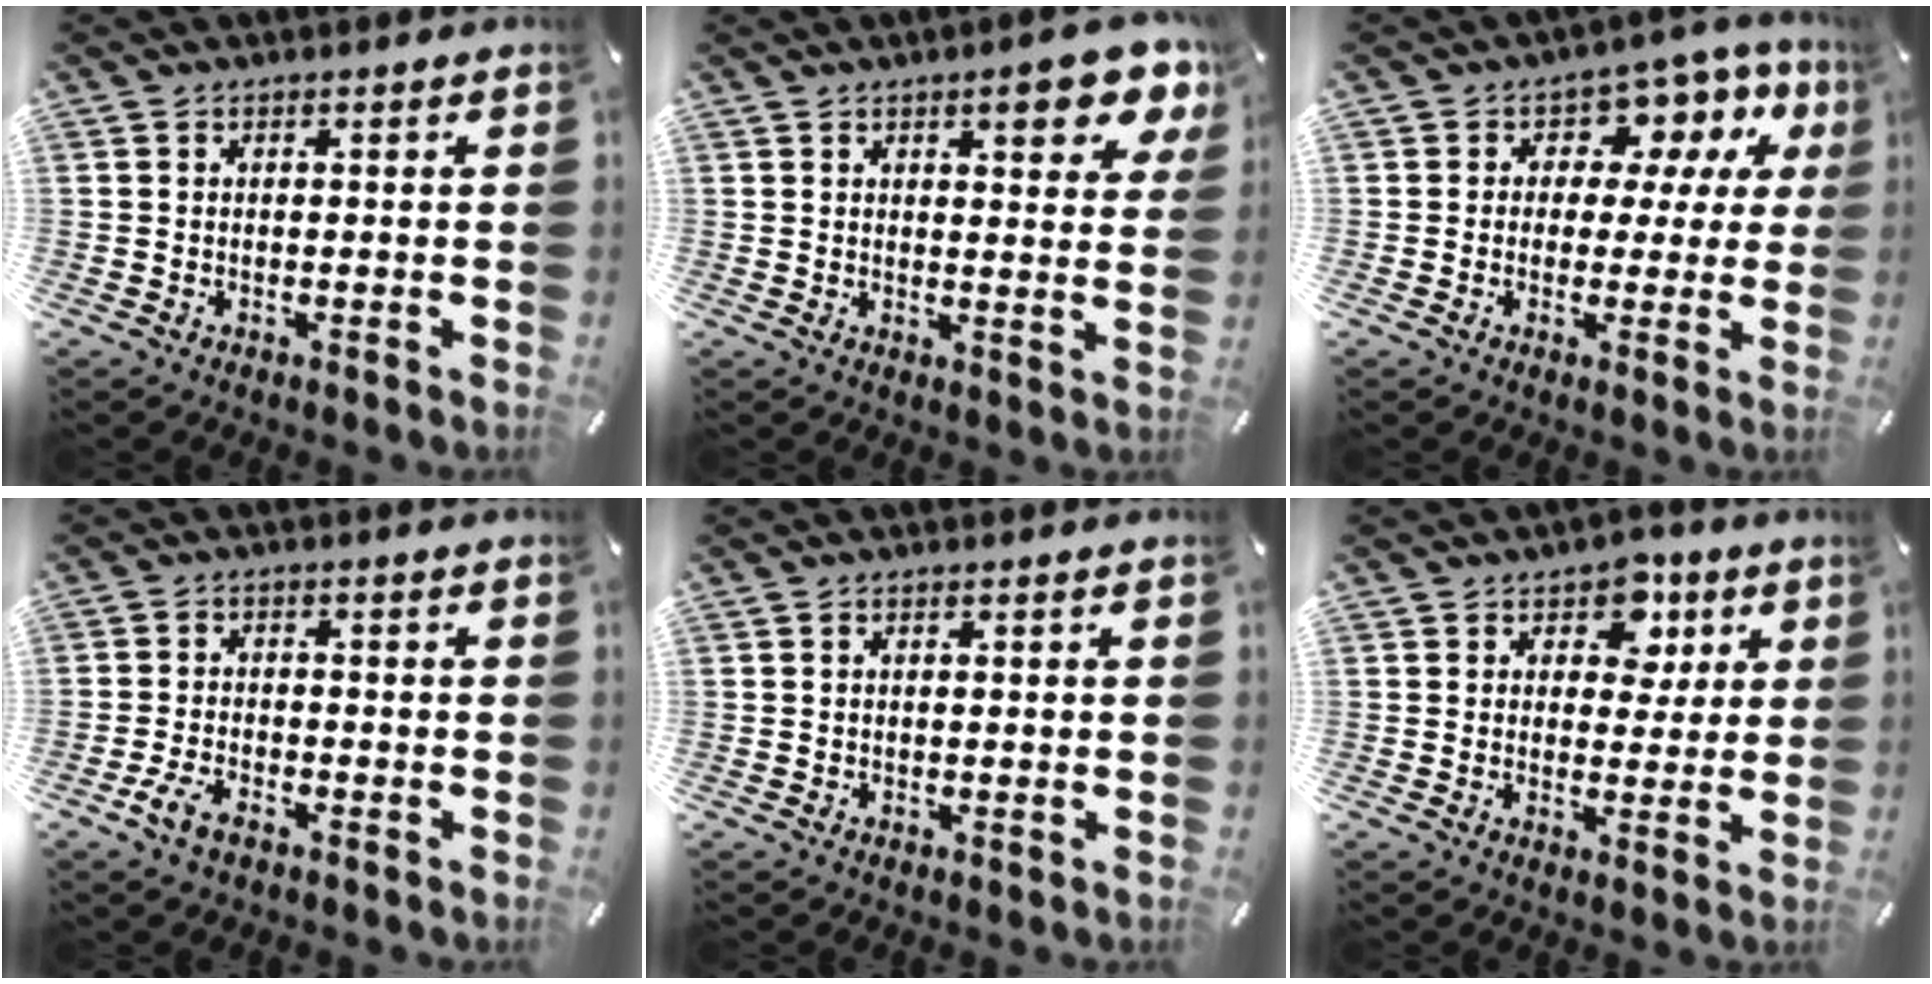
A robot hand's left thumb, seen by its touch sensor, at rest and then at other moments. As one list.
[{"total": 9.9, "force": [5.8, 3.1, 7.5], "torque": [-0.096, -0.030, 0.092]}, {"total": 8.3, "force": [2.7, 6.5, 4.4], "torque": [-0.063, -0.016, 0.046]}, {"total": 4.4, "force": [-2.6, 2.3, 2.8], "torque": [-0.072, 0.005, -0.054]}, {"total": 0.7, "force": [0.1, 0.2, 0.7], "torque": [-0.013, 0.001, 0.001]}, {"total": 8.4, "force": [3.3, 6.4, 4.2], "torque": [-0.044, -0.008, 0.054]}]